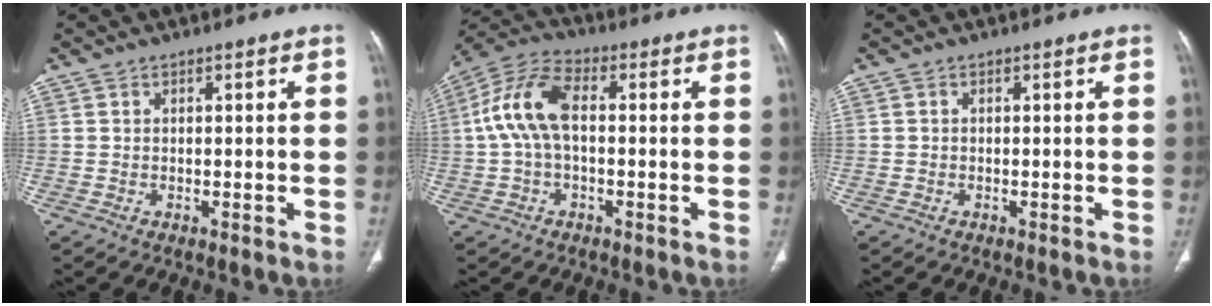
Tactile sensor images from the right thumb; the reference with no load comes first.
{"total": 10.8, "force": [0.4, 5.8, 9.1], "torque": [-0.195, 0.033, 0.002]}
{"total": 0.0}